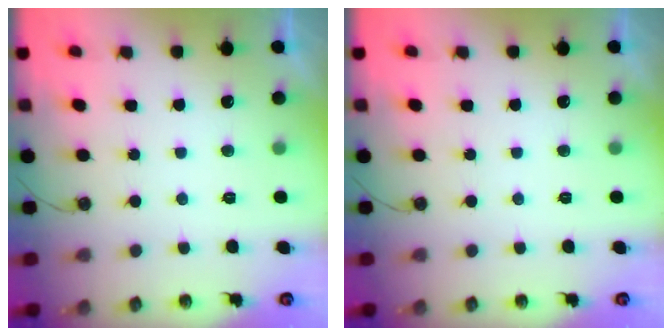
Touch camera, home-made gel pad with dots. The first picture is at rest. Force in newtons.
{"total": 0.0}